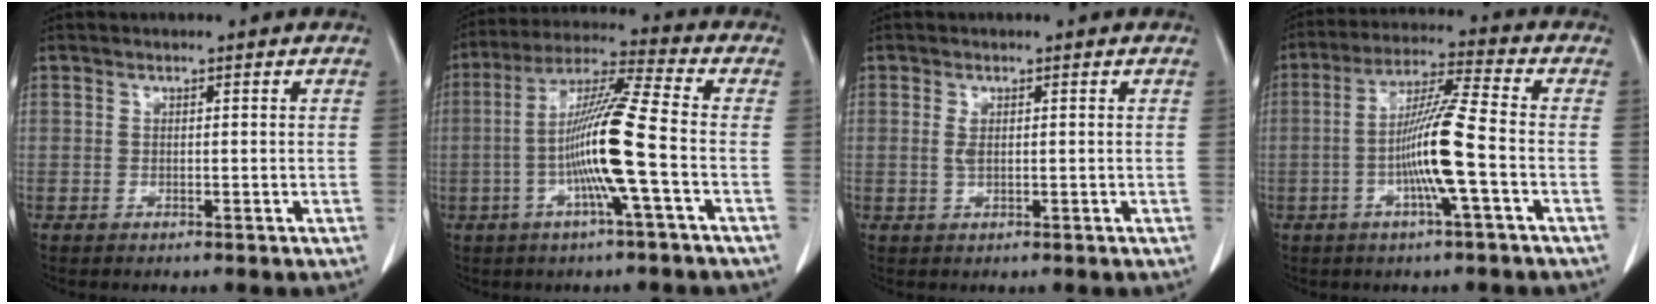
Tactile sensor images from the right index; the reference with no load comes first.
{"total": 12.3, "force": [-2.6, -0.8, 12.0], "torque": [-0.230, 0.003, -0.057]}
{"total": 1.4, "force": [0.3, 0.5, 1.3], "torque": [-0.031, -0.003, 0.007]}
{"total": 10.3, "force": [-2.4, -0.5, 10.0], "torque": [-0.193, 0.001, -0.051]}